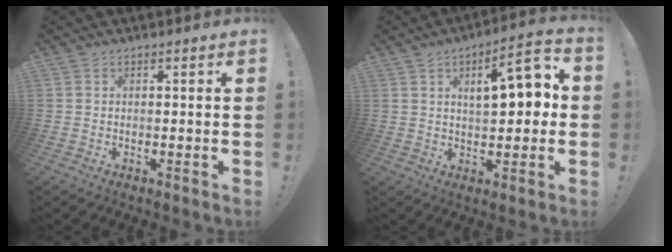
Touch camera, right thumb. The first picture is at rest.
{"total": 11.7, "force": [2.9, 4.9, 10.3], "torque": [-0.134, -0.010, 0.040]}